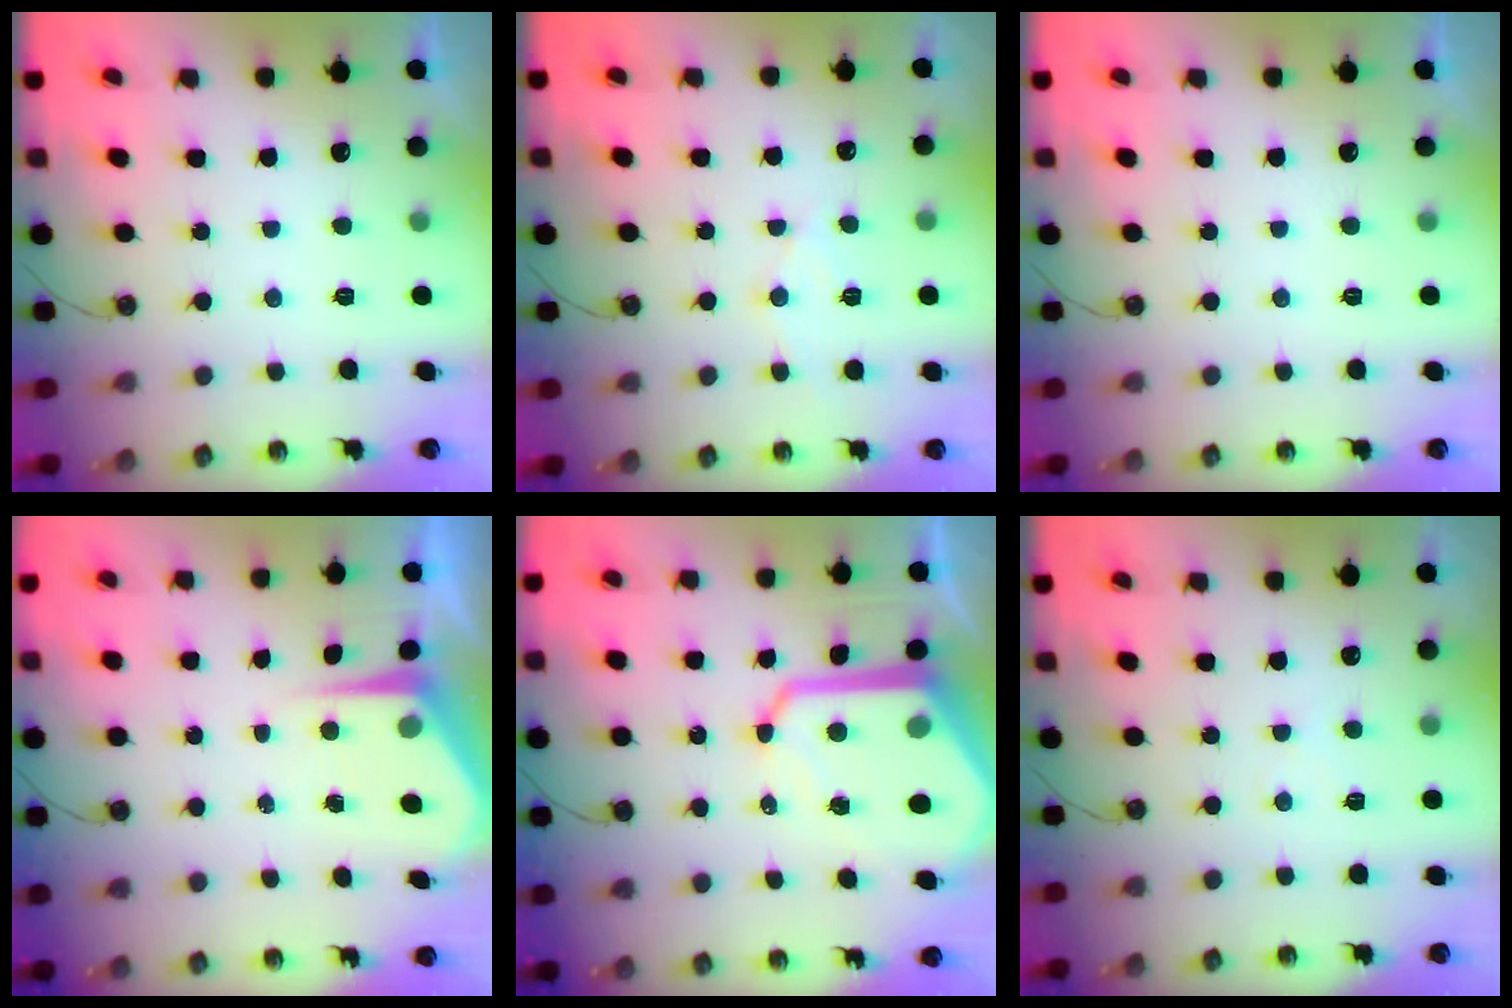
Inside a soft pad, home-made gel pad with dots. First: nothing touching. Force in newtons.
{"total": 7.9, "press": 7.9, "slide": 0.7}
{"total": 0.0}
{"total": 6.0, "press": 5.9, "slide": 0.4}
{"total": 18.2, "press": 18.1, "slide": 1.9}
{"total": 3.6, "press": 3.5, "slide": 0.5}